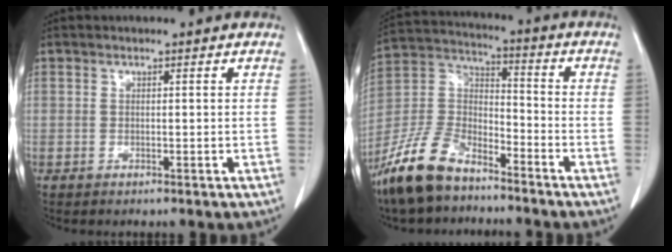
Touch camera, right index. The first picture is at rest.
{"total": 13.4, "force": [-10.2, 5.2, 7.0], "torque": [-0.161, 0.004, -0.199]}